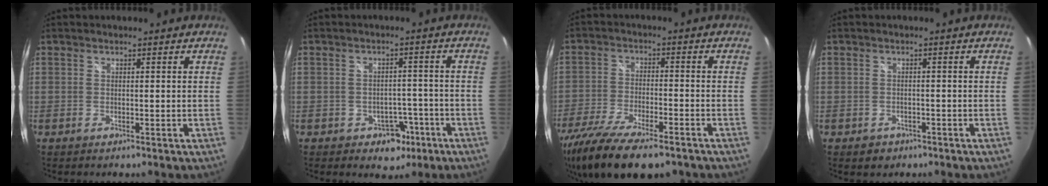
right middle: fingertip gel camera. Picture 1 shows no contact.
{"total": 5.1, "force": [-2.8, 3.9, 1.8], "torque": [-0.039, 0.013, -0.024]}
{"total": 18.8, "force": [-14.1, 5.7, 11.1], "torque": [-0.236, -0.055, -0.242]}
{"total": 2.7, "force": [-1.5, 2.2, 0.7], "torque": [-0.019, -0.002, -0.018]}